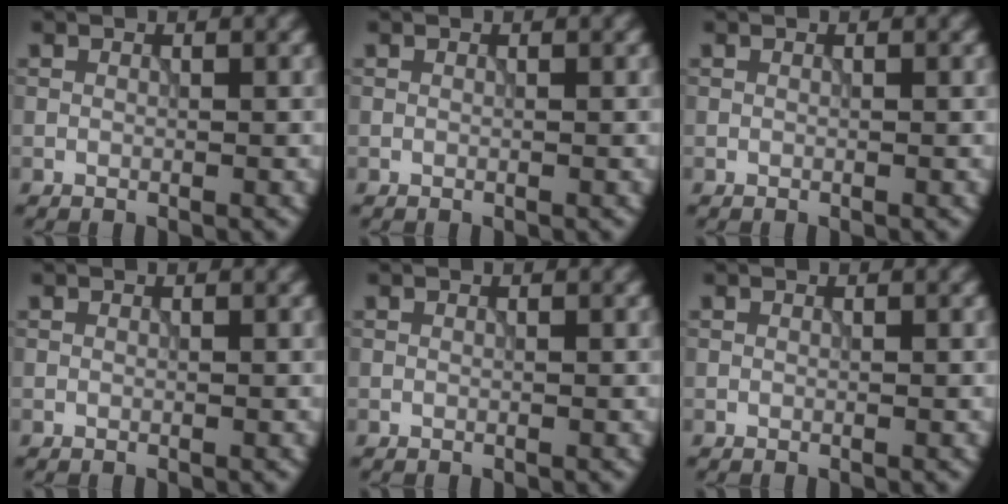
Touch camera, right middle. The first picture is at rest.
{"total": 0.0}
{"total": 0.0}
{"total": 0.0}
{"total": 0.0}
{"total": 0.0}